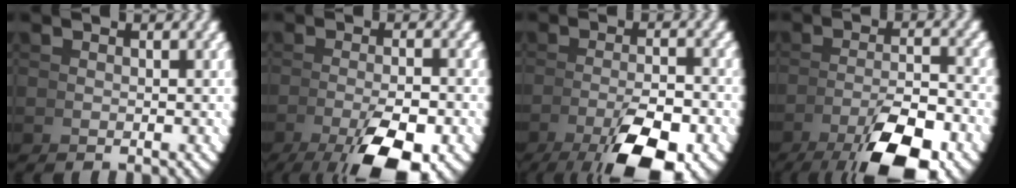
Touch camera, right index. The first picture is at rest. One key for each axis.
{"total": 7.8, "fx": -3.7, "fy": 2.2, "fz": 6.5, "tx": -0.090, "ty": -0.016, "tz": -0.047}
{"total": 8.7, "fx": -3.9, "fy": 2.9, "fz": 7.2, "tx": -0.101, "ty": -0.024, "tz": -0.048}
{"total": 9.6, "fx": -4.1, "fy": 3.6, "fz": 7.8, "tx": -0.111, "ty": -0.026, "tz": -0.048}